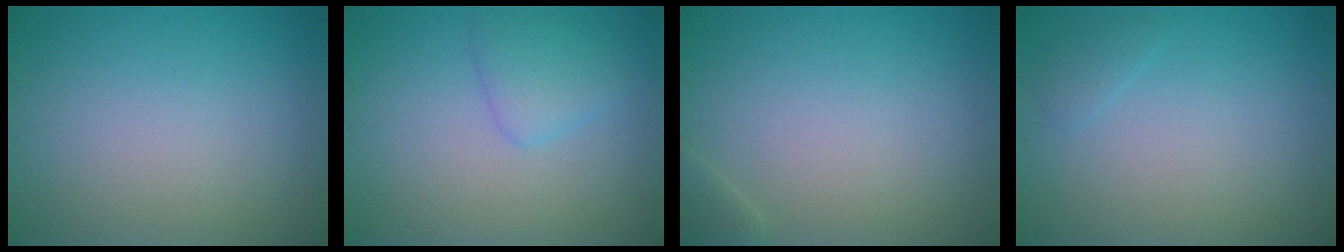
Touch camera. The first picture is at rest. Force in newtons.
{"total": 2.5, "press": 2.4, "slide": 0.2}
{"total": 1.1, "press": 1.1, "slide": 0.1}
{"total": 0.9, "press": 0.9, "slide": 0.1}